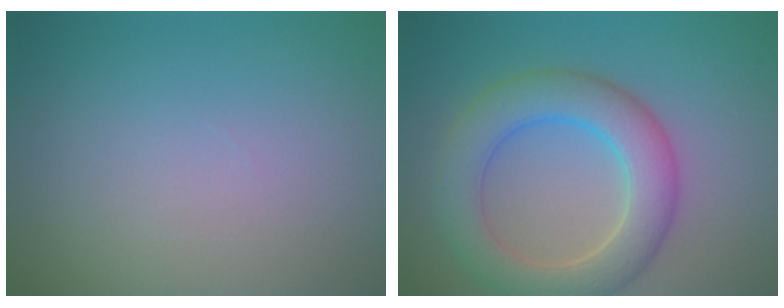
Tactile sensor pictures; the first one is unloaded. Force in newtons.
{"total": 6.6, "press": 6.6, "slide": 0.2}